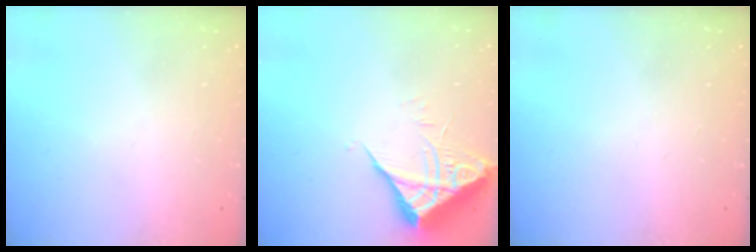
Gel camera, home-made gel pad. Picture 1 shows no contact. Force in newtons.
{"total": 7.0, "press": 7.0, "slide": 0.6}
{"total": 0.0}